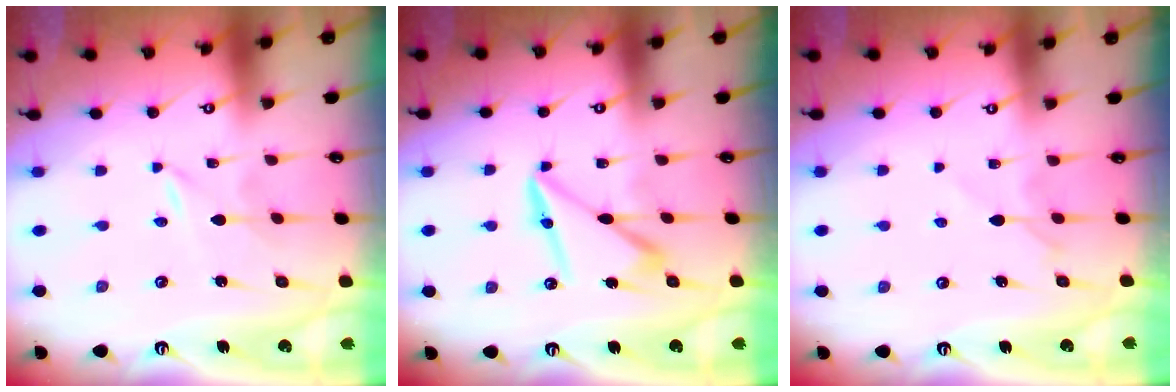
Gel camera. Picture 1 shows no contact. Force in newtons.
{"total": 10.2, "press": 10.1, "slide": 1.0}
{"total": 5.5, "press": 5.4, "slide": 0.8}